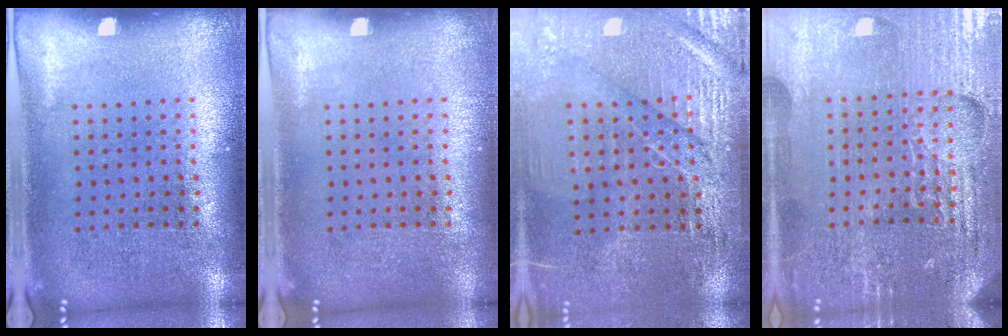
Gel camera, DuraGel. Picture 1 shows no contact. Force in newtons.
{"total": 0.0}
{"total": 3.2, "press": 3.2, "slide": 0.4}
{"total": 4.9, "press": 4.6, "slide": 1.7}